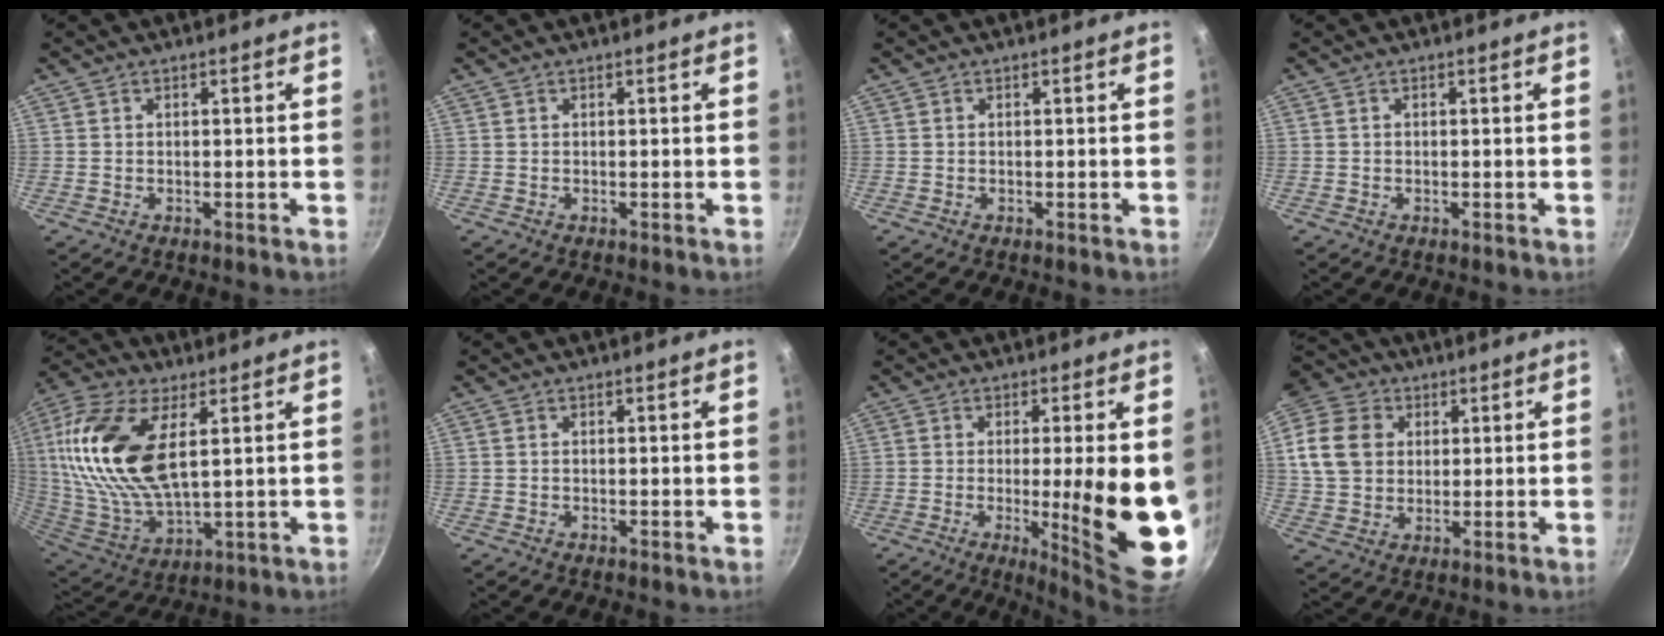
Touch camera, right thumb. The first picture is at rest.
{"total": 0.0}
{"total": 0.0}
{"total": 0.0}
{"total": 21.6, "force": [5.8, 10.6, 17.9], "torque": [-0.362, -0.019, 0.111]}
{"total": 0.0}
{"total": 18.3, "force": [-1.7, 3.8, 17.8], "torque": [-0.227, -0.025, -0.014]}
{"total": 15.4, "force": [4.8, 12.5, 7.6], "torque": [-0.142, 0.006, 0.085]}